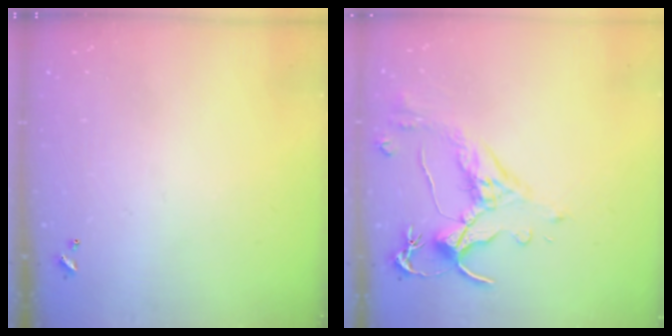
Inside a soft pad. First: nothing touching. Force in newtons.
{"total": 2.5, "press": 2.1, "slide": 1.4}